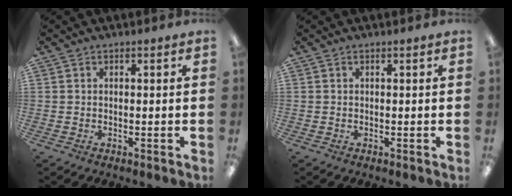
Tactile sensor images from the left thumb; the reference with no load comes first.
{"total": 0.0}